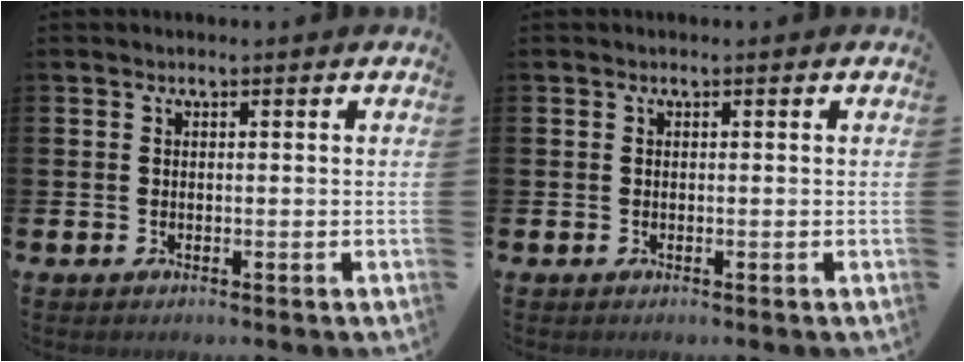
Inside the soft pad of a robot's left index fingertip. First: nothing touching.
{"total": 0.0}